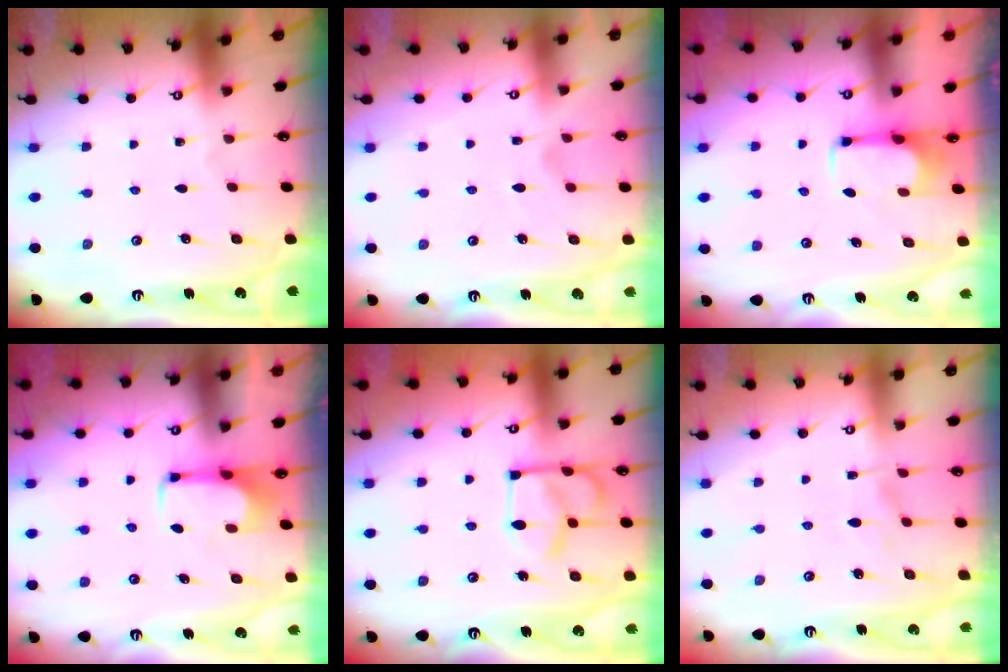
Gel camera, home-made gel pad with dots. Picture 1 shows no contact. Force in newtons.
{"total": 1.1, "press": 0.2, "slide": 1.1}
{"total": 2.7, "press": 2.6, "slide": 0.9}
{"total": 1.9, "press": 1.9, "slide": 0.2}
{"total": 12.1, "press": 12.0, "slide": 0.5}
{"total": 4.4, "press": 4.3, "slide": 1.0}